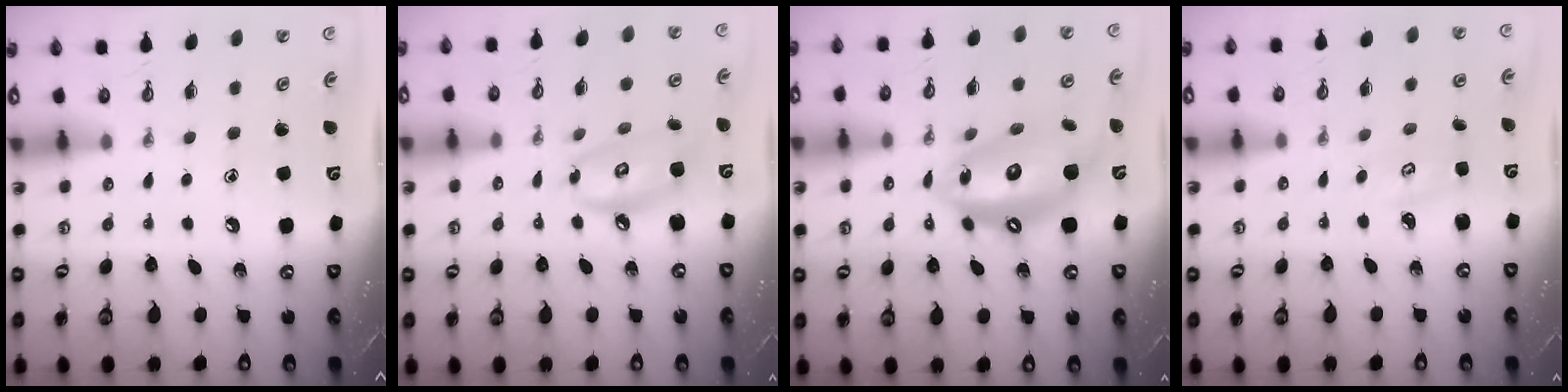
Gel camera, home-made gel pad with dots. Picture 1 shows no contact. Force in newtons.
{"total": 9.8, "press": 9.7, "slide": 1.0}
{"total": 15.7, "press": 15.6, "slide": 1.5}
{"total": 2.8, "press": 2.8, "slide": 0.2}